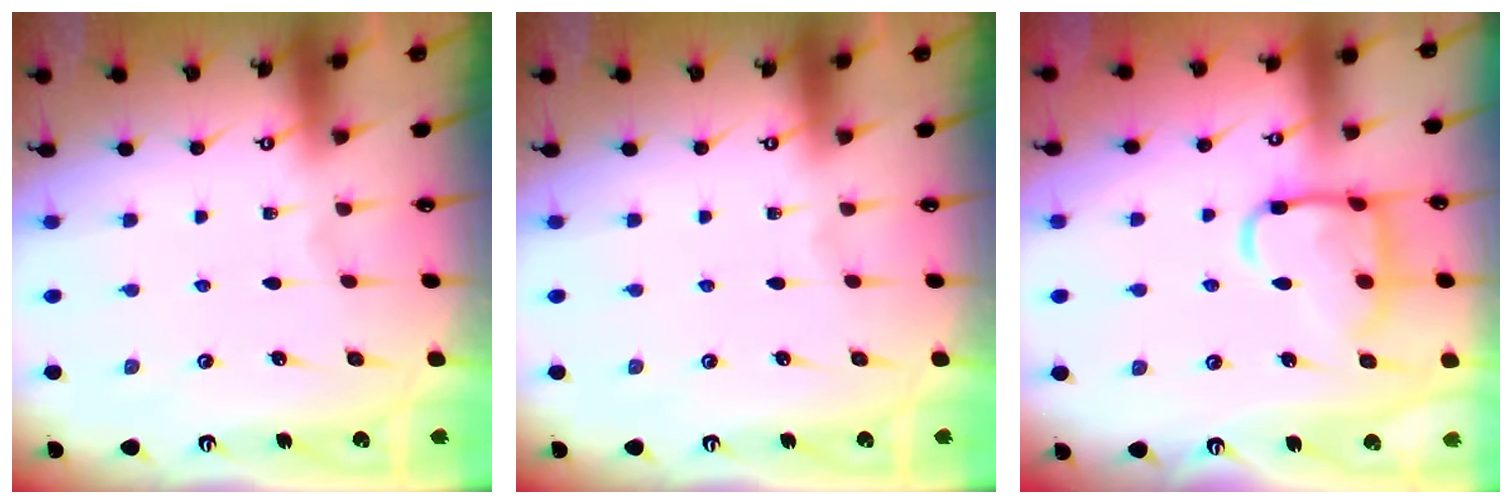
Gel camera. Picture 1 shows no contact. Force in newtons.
{"total": 0.0}
{"total": 14.4, "press": 14.4, "slide": 1.3}